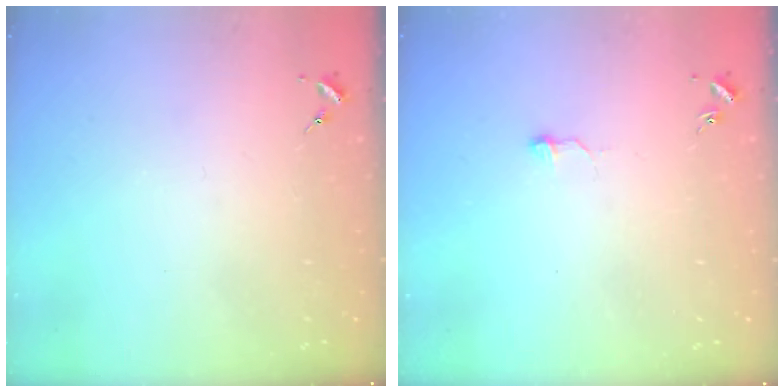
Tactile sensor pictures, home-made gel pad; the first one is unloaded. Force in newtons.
{"total": 4.1, "press": 4.1, "slide": 0.5}